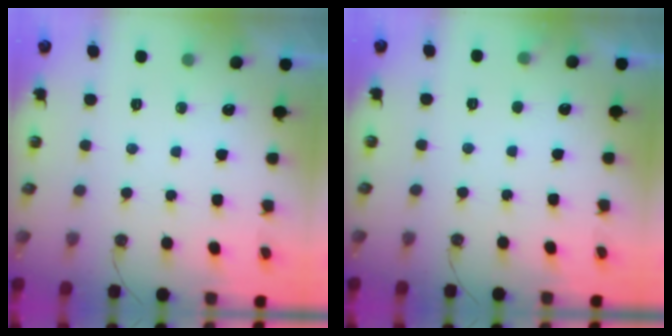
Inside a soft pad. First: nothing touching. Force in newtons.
{"total": 2.6, "press": 2.6, "slide": 0.4}